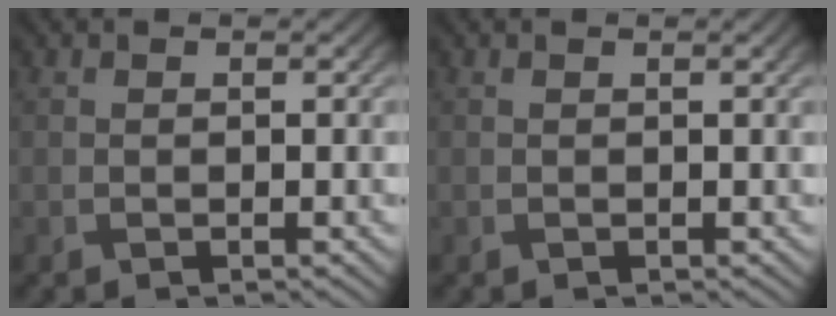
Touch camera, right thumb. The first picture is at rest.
{"total": 0.7, "force": [0.3, 0.1, 0.7], "torque": [-0.010, 0.004, 0.005]}